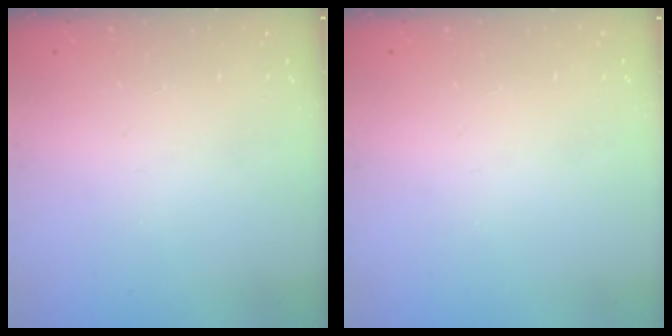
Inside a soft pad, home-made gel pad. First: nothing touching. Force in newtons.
{"total": 0.0}